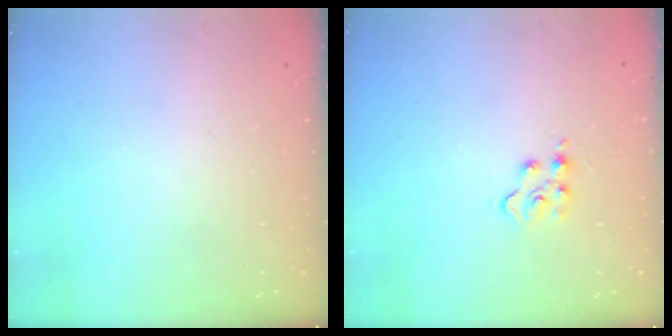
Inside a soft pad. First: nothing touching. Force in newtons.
{"total": 4.6, "press": 4.5, "slide": 0.6}